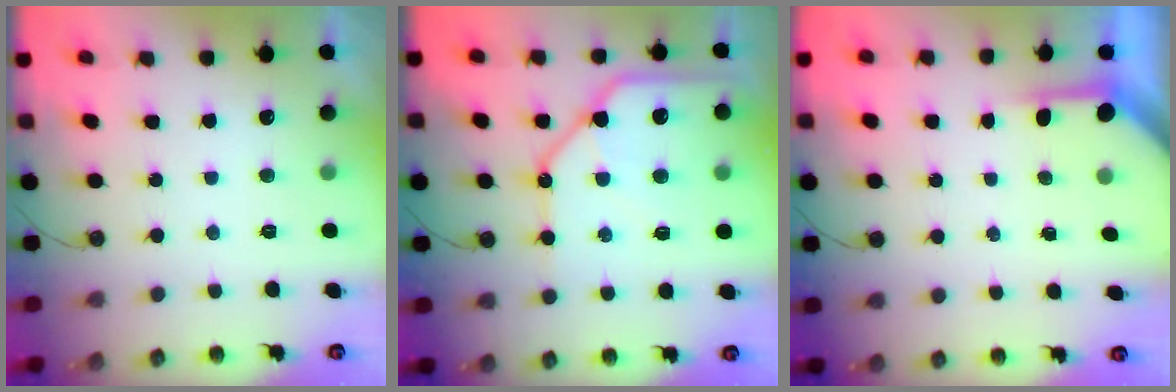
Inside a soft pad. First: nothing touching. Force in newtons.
{"total": 15.8, "press": 15.7, "slide": 1.7}
{"total": 4.2, "press": 4.2, "slide": 0.5}